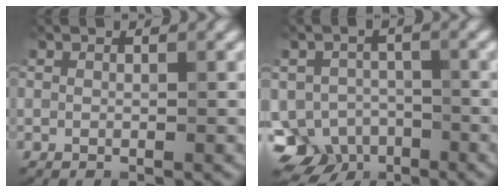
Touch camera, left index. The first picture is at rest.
{"total": 5.5, "force": [-3.4, 4.0, 1.8], "torque": [-0.019, 0.000, -0.064]}